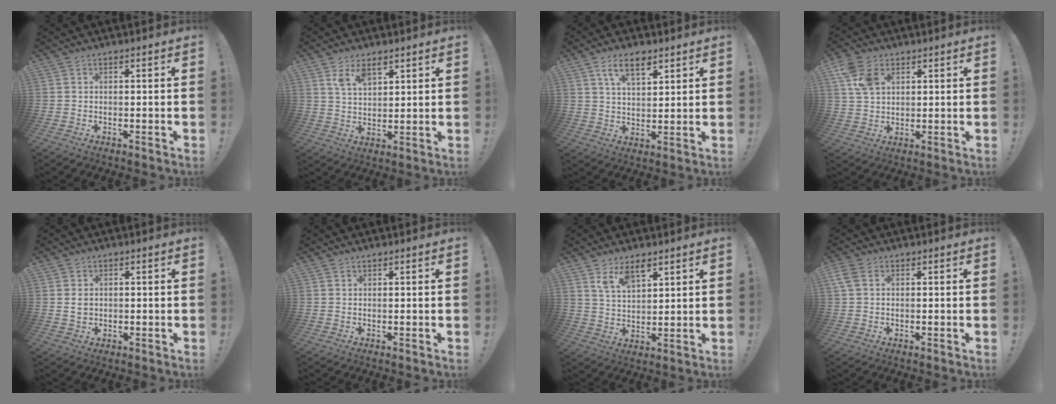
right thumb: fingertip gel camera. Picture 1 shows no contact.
{"total": 6.5, "force": [4.6, 3.2, 3.3], "torque": [-0.062, -0.019, 0.085]}
{"total": 8.3, "force": [4.8, 3.7, 5.7], "torque": [-0.096, -0.011, 0.085]}
{"total": 8.6, "force": [3.7, 5.9, 5.1], "torque": [-0.097, 0.000, 0.073]}
{"total": 2.2, "force": [0.5, 1.9, 1.1], "torque": [-0.021, 0.006, 0.009]}
{"total": 0.6, "force": [0.5, 0.2, 0.3], "torque": [-0.006, 0.001, 0.009]}
{"total": 7.2, "force": [5.4, 2.9, 3.8], "torque": [-0.074, -0.024, 0.098]}
{"total": 3.0, "force": [1.2, 1.8, 2.2], "torque": [-0.047, 0.007, 0.024]}